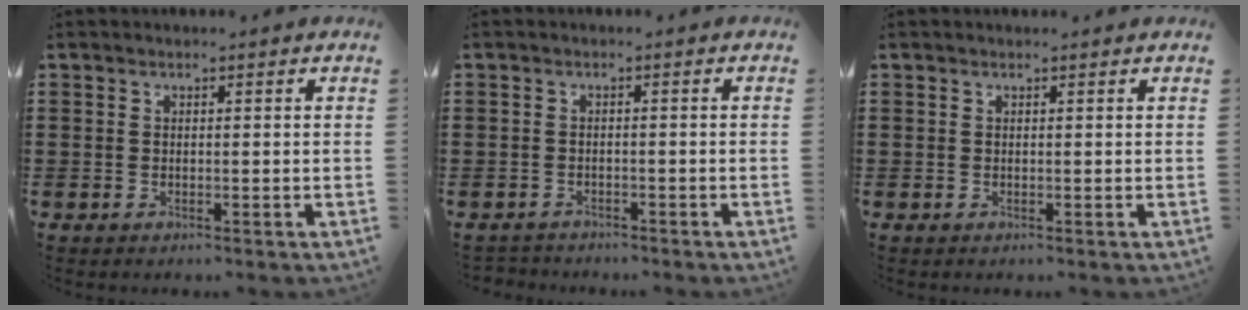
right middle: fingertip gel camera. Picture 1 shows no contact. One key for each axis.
{"total": 1.5, "fx": -1.5, "fy": 0.4, "fz": -0.2, "tx": -0.001, "ty": 0.002, "tz": -0.033}
{"total": 0.0}